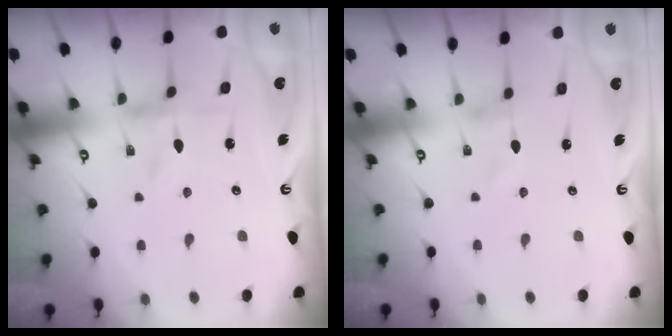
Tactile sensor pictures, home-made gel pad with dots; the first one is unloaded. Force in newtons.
{"total": 1.3, "press": 1.2, "slide": 0.1}